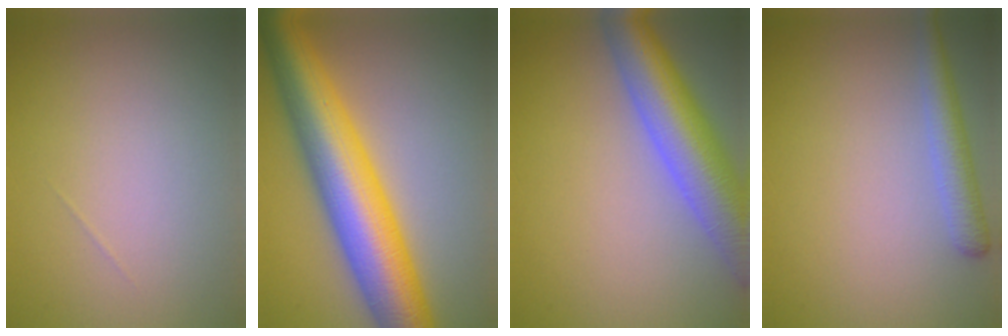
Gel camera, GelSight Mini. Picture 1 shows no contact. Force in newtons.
{"total": 11.6, "press": 11.6, "slide": 0.1}
{"total": 8.8, "press": 8.8, "slide": 0.2}
{"total": 2.9, "press": 2.9, "slide": 0.2}